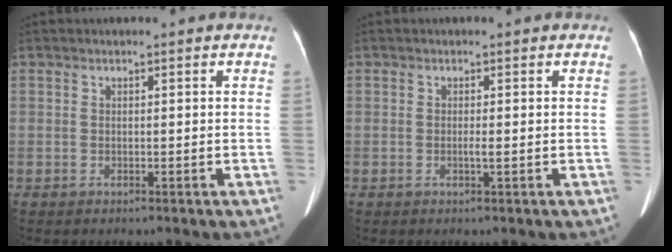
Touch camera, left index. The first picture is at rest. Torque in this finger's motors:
{"motor_torque": [-0.05, -0.02, 0.01, 0.00]}